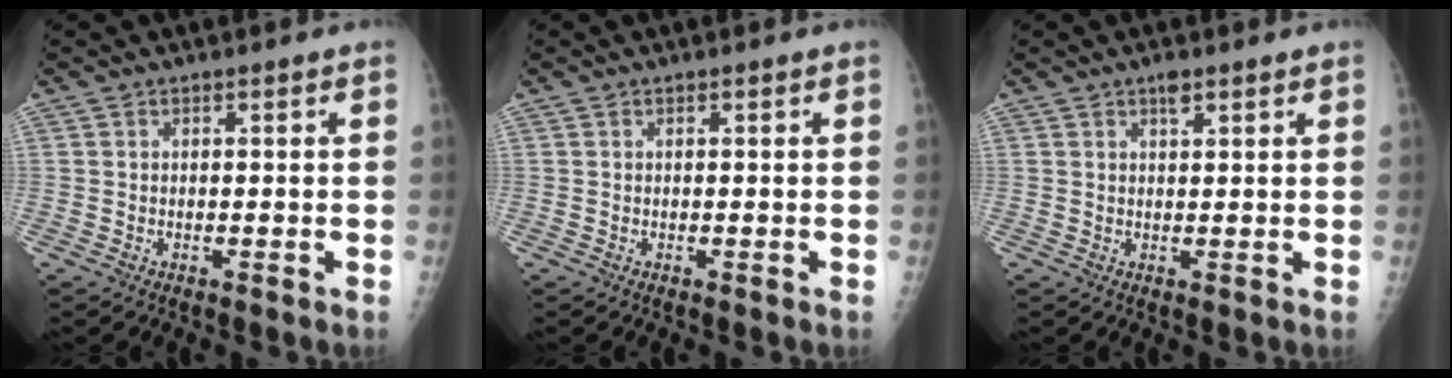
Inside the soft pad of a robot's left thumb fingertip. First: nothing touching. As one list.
[{"total": 0.0}, {"total": 2.1, "force": [1.4, 0.6, 1.4], "torque": [-0.018, -0.006, 0.023]}]